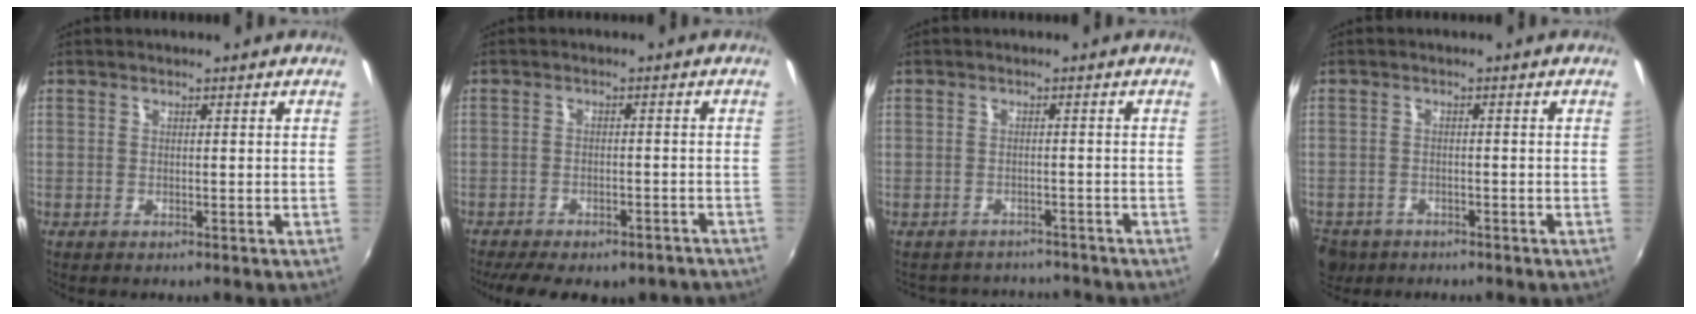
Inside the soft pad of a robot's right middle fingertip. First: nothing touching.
{"total": 14.4, "force": [-11.4, 5.4, 6.8], "torque": [-0.148, -0.026, -0.145]}
{"total": 6.4, "force": [-5.4, 3.3, 0.6], "torque": [-0.016, 0.022, -0.076]}
{"total": 7.6, "force": [-4.6, 5.3, 2.8], "torque": [-0.086, -0.015, -0.077]}